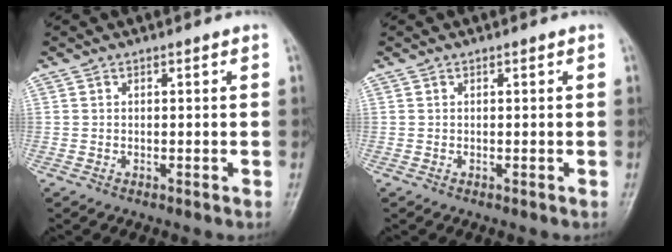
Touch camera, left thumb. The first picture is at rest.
{"total": 0.0}